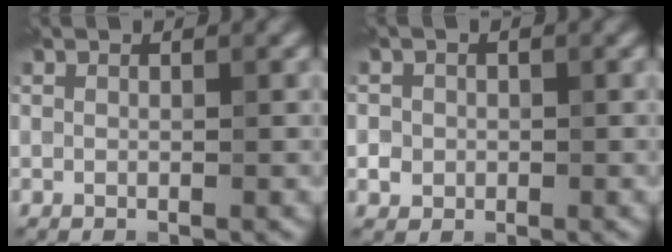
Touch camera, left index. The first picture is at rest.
{"total": 1.9, "force": [0.1, 1.8, 0.4], "torque": [0.007, 0.000, -0.004]}